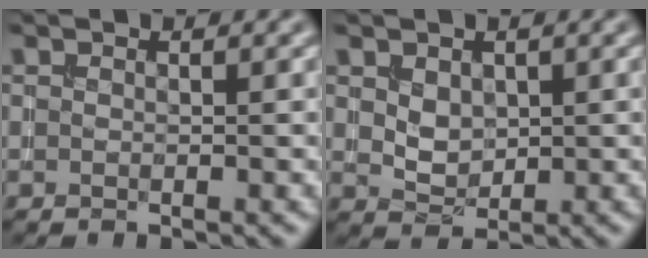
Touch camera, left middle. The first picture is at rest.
{"total": 2.1, "force": [0.6, 1.5, 1.3], "torque": [-0.023, -0.005, 0.016]}